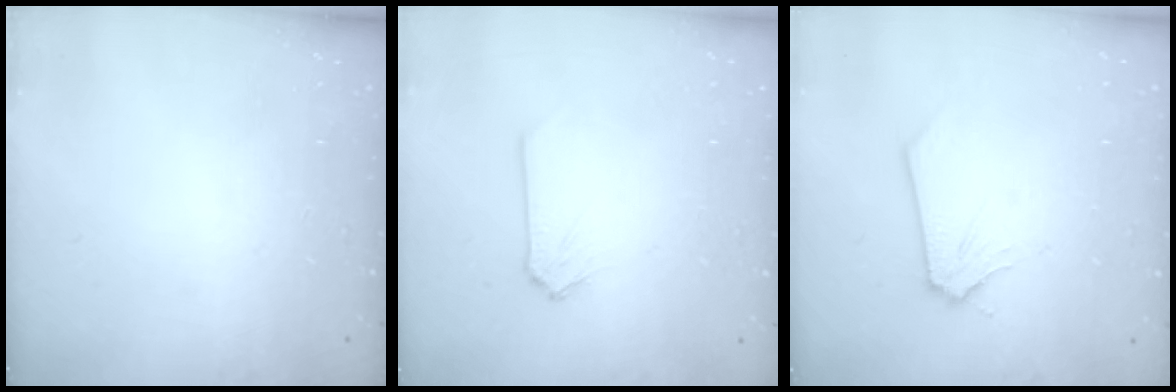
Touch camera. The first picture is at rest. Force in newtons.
{"total": 0.0}
{"total": 0.0}